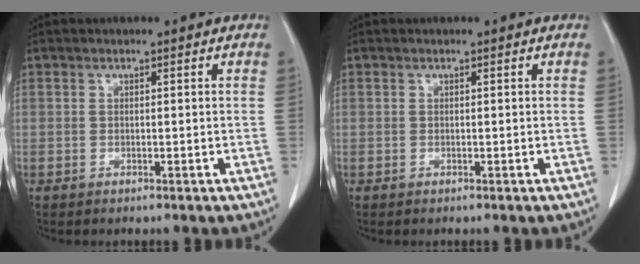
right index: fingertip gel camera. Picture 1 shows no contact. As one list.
[{"total": 0.0}]